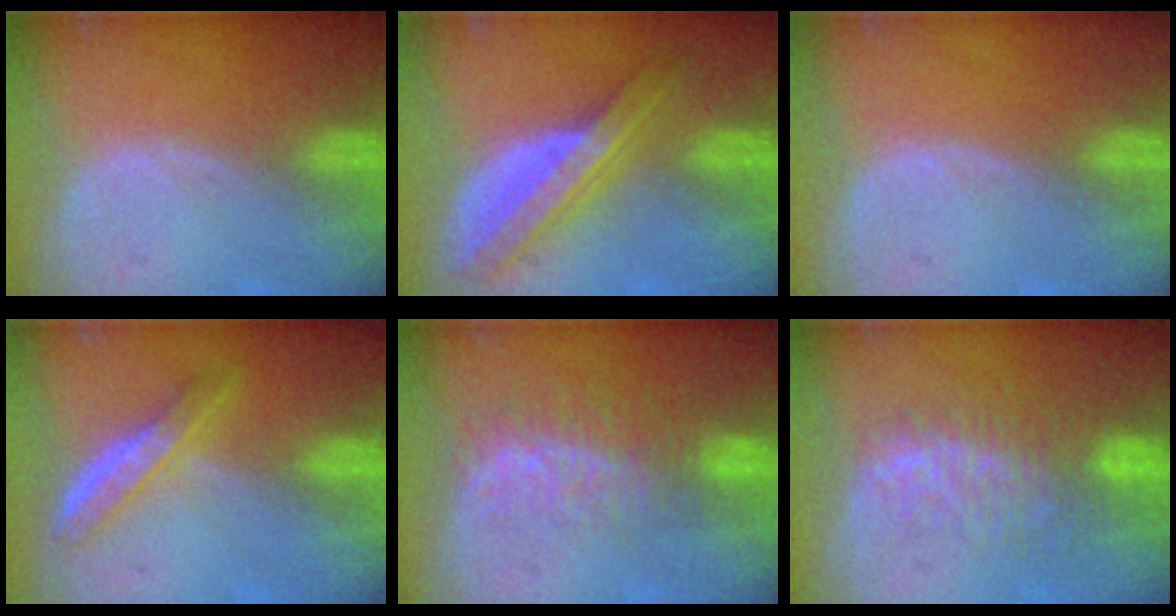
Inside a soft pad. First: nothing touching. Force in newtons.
{"total": 8.5, "press": 8.5, "slide": 0.4}
{"total": 0.0}
{"total": 4.9, "press": 4.5, "slide": 1.9}
{"total": 8.3, "press": 7.2, "slide": 4.1}
{"total": 10.0, "press": 8.5, "slide": 5.4}